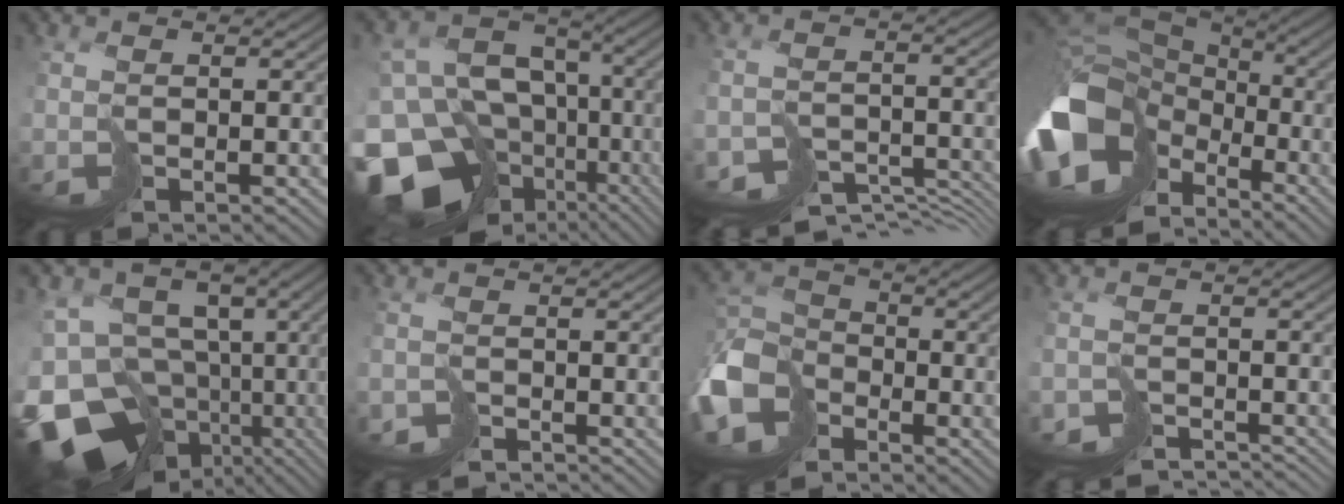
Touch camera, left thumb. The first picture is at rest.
{"total": 19.9, "force": [-9.9, 14.4, 9.5], "torque": [-0.217, -0.024, -0.134]}
{"total": 8.2, "force": [-7.5, 2.7, 1.7], "torque": [-0.018, -0.008, -0.112]}
{"total": 17.7, "force": [-6.6, 12.9, 10.2], "torque": [-0.271, -0.051, -0.106]}
{"total": 16.1, "force": [-7.1, 11.1, 9.1], "torque": [-0.205, -0.017, -0.109]}
{"total": 3.3, "force": [-3.2, 0.6, -0.2], "torque": [0.019, -0.006, -0.067]}
{"total": 11.1, "force": [-6.1, 7.2, 5.9], "torque": [-0.158, -0.035, -0.131]}
{"total": 6.1, "force": [-5.9, 1.7, 0.5], "torque": [0.006, -0.006, -0.099]}